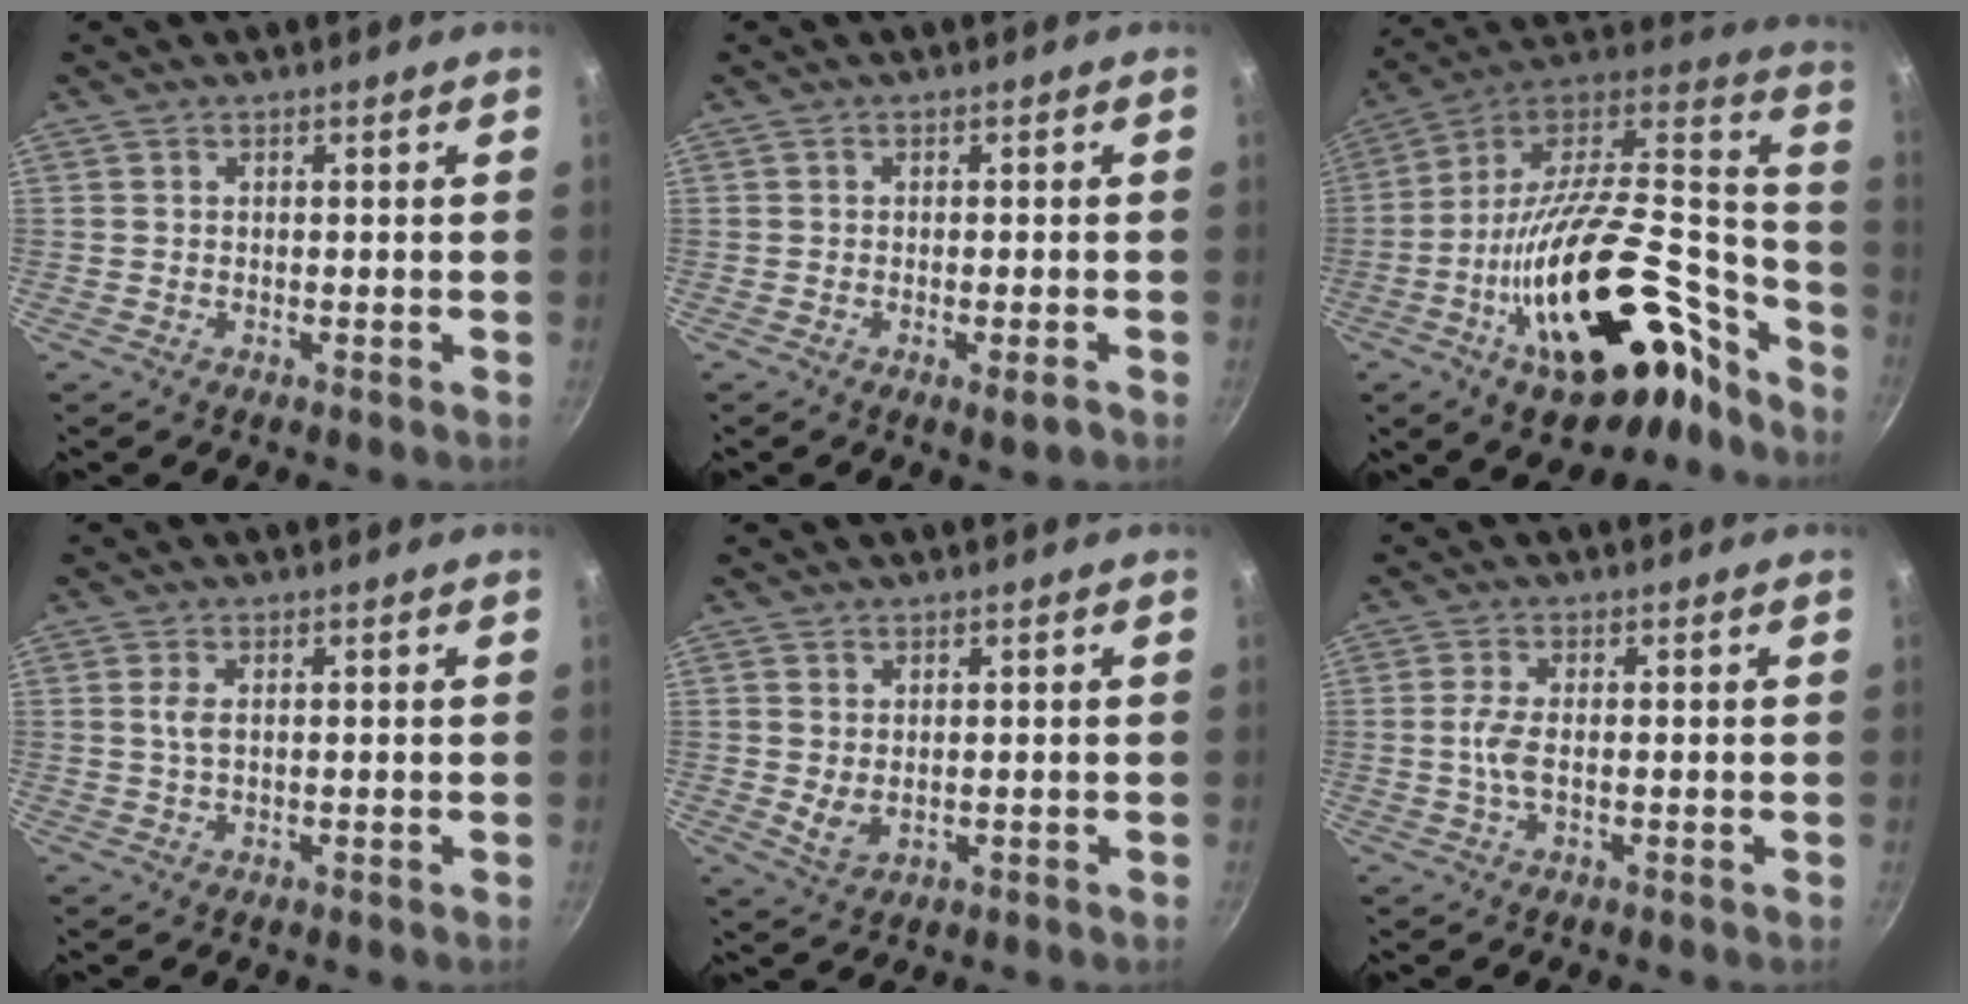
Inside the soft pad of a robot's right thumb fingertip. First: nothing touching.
{"total": 2.4, "force": [-1.3, 0.4, 2.0], "torque": [-0.035, 0.001, -0.020]}
{"total": 34.0, "force": [-16.9, 16.3, 24.5], "torque": [-0.314, 0.113, -0.270]}
{"total": 1.9, "force": [0.4, 0.7, 1.7], "torque": [-0.039, -0.001, 0.011]}
{"total": 3.1, "force": [0.2, 2.1, 2.3], "torque": [-0.040, -0.013, 0.012]}
{"total": 3.4, "force": [-0.3, 1.1, 3.2], "torque": [-0.080, 0.001, -0.009]}